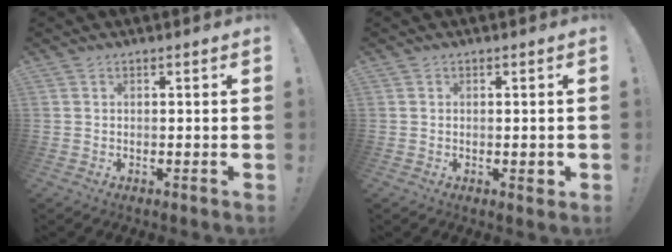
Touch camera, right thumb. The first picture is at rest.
{"total": 1.7, "force": [-0.3, 1.0, 1.4], "torque": [-0.014, 0.002, -0.005]}